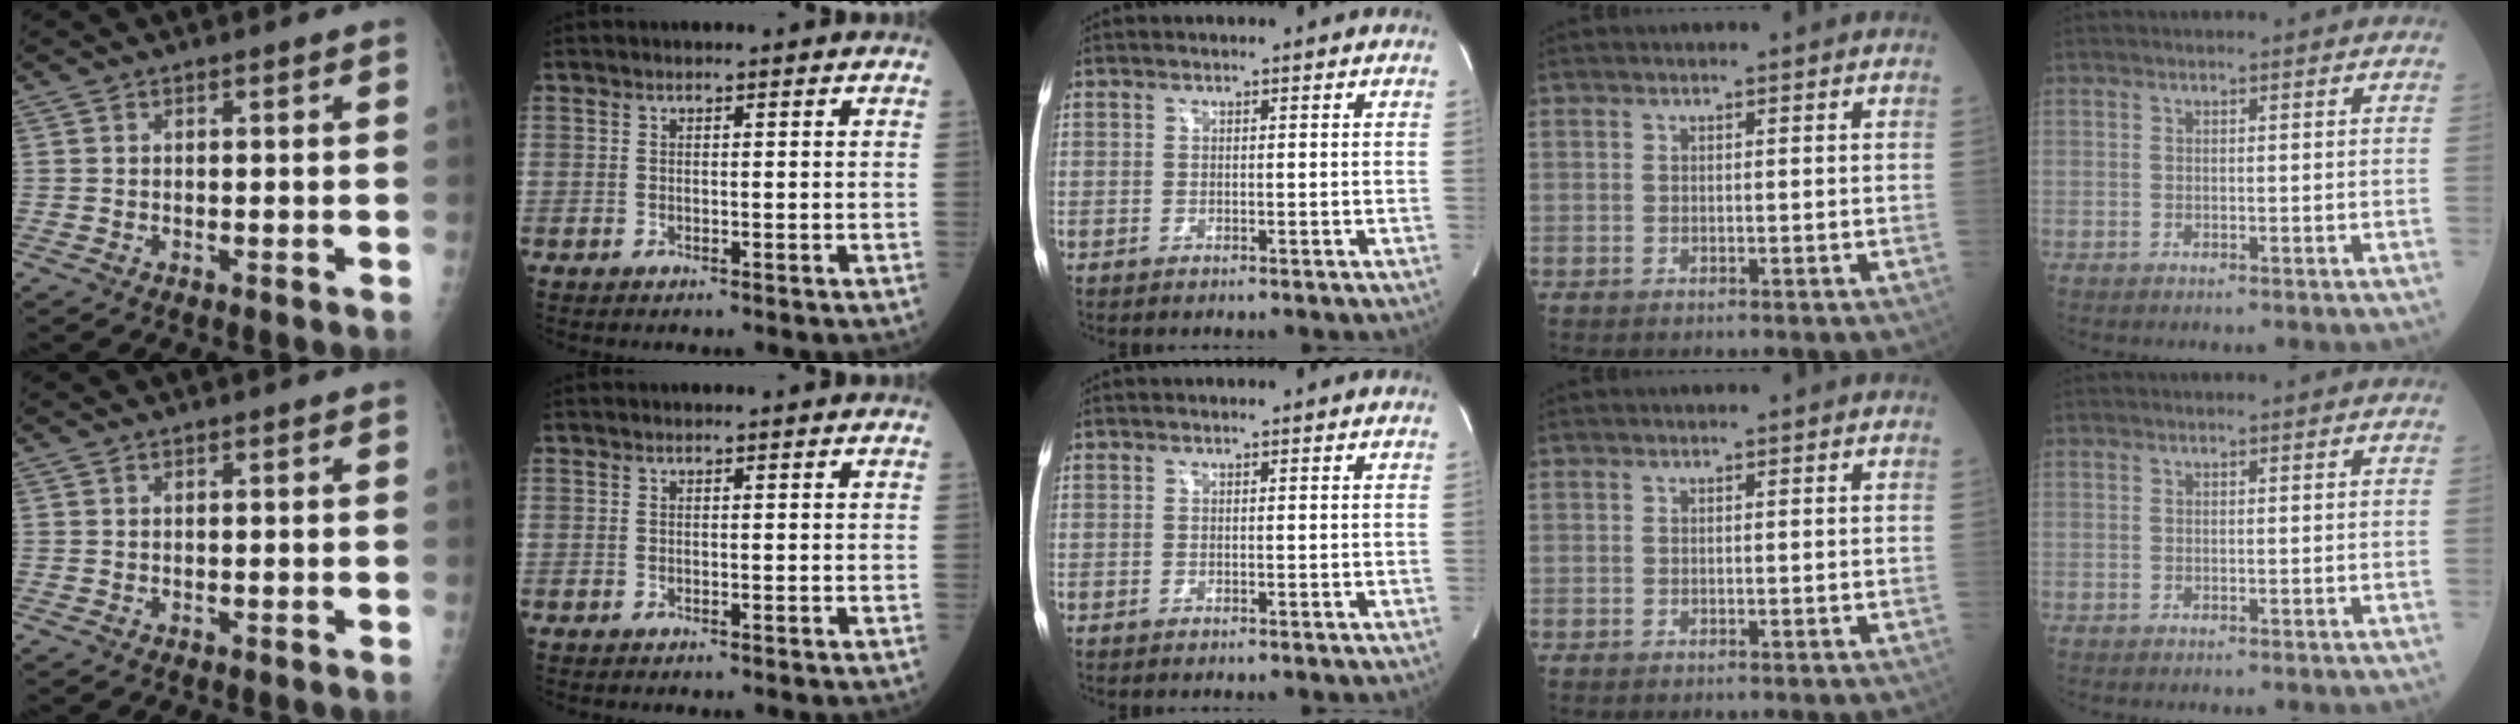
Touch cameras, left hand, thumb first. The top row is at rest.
{}